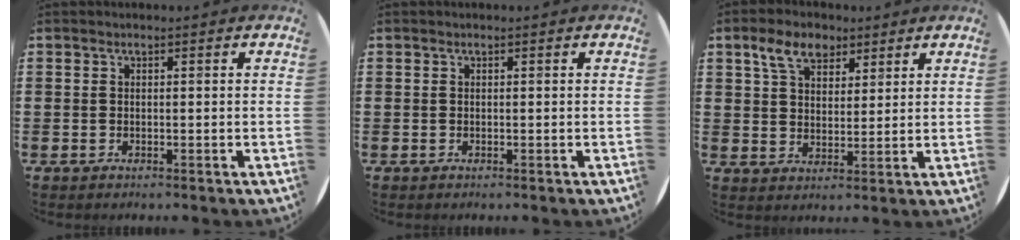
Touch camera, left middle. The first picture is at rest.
{"total": 0.0}
{"total": 6.0, "force": [4.1, 3.5, 2.8], "torque": [-0.053, 0.004, 0.073]}